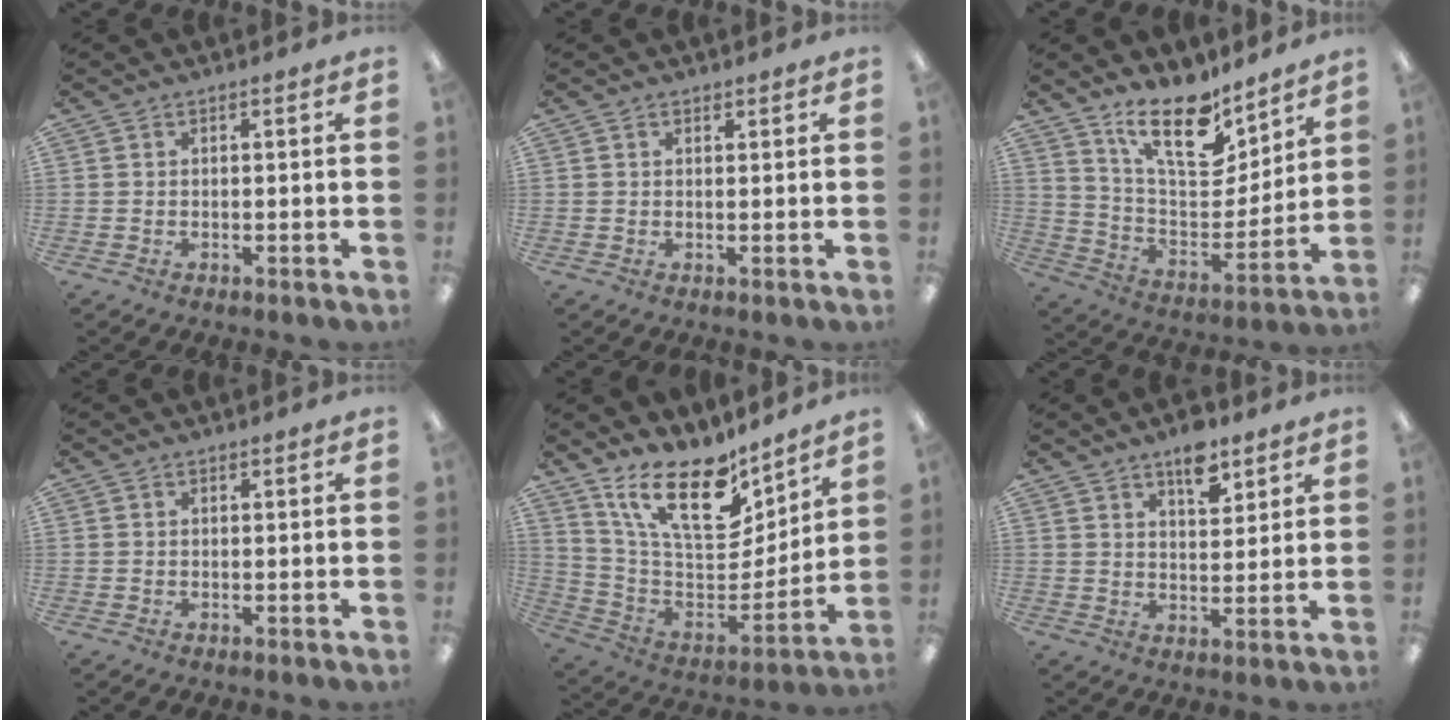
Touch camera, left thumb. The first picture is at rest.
{"total": 0.9, "force": [0.7, 0.6, 0.2], "torque": [0.005, -0.001, 0.010]}
{"total": 18.2, "force": [13.1, 7.6, 10.1], "torque": [-0.169, -0.082, 0.228]}
{"total": 0.0}
{"total": 20.6, "force": [14.6, 8.5, 11.9], "torque": [-0.220, -0.104, 0.260]}
{"total": 7.6, "force": [5.2, 3.7, 4.1], "torque": [-0.046, -0.029, 0.087]}